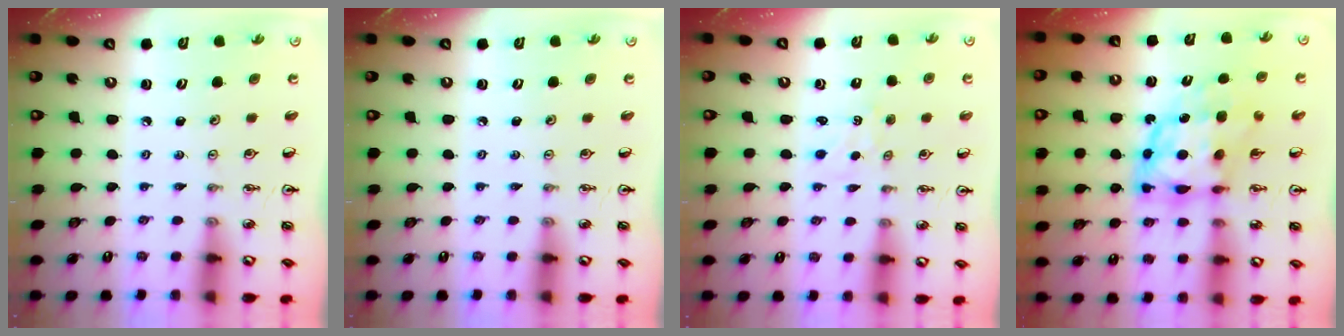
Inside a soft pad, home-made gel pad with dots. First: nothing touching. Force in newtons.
{"total": 0.0}
{"total": 1.6, "press": 1.5, "slide": 0.3}
{"total": 9.8, "press": 9.8, "slide": 0.9}